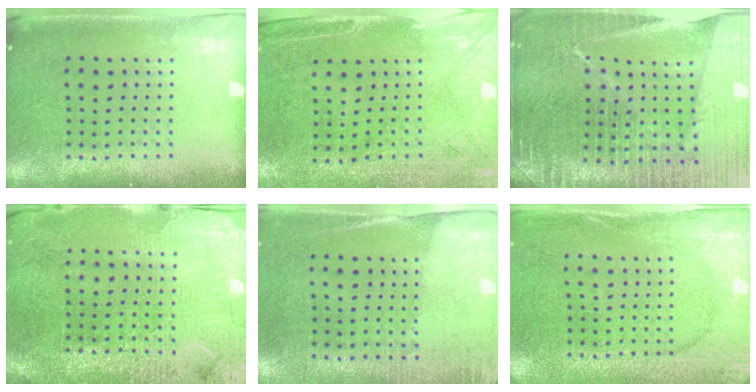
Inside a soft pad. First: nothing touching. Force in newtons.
{"total": 2.9, "press": 2.5, "slide": 1.6}
{"total": 6.3, "press": 5.5, "slide": 3.1}
{"total": 3.6, "press": 3.4, "slide": 1.4}
{"total": 2.7, "press": 2.4, "slide": 1.3}
{"total": 2.6, "press": 2.6, "slide": 0.4}